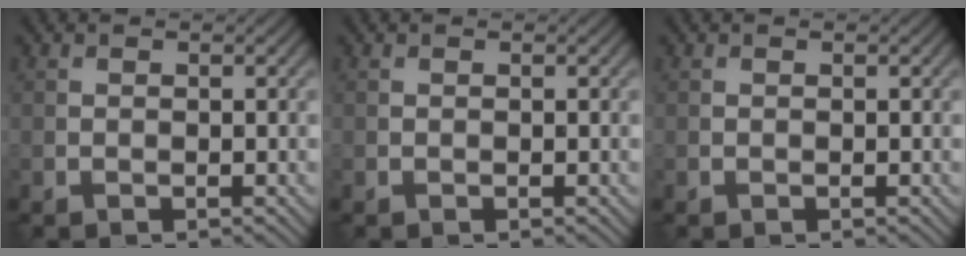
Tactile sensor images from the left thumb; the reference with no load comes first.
{"total": 0.0}
{"total": 0.0}